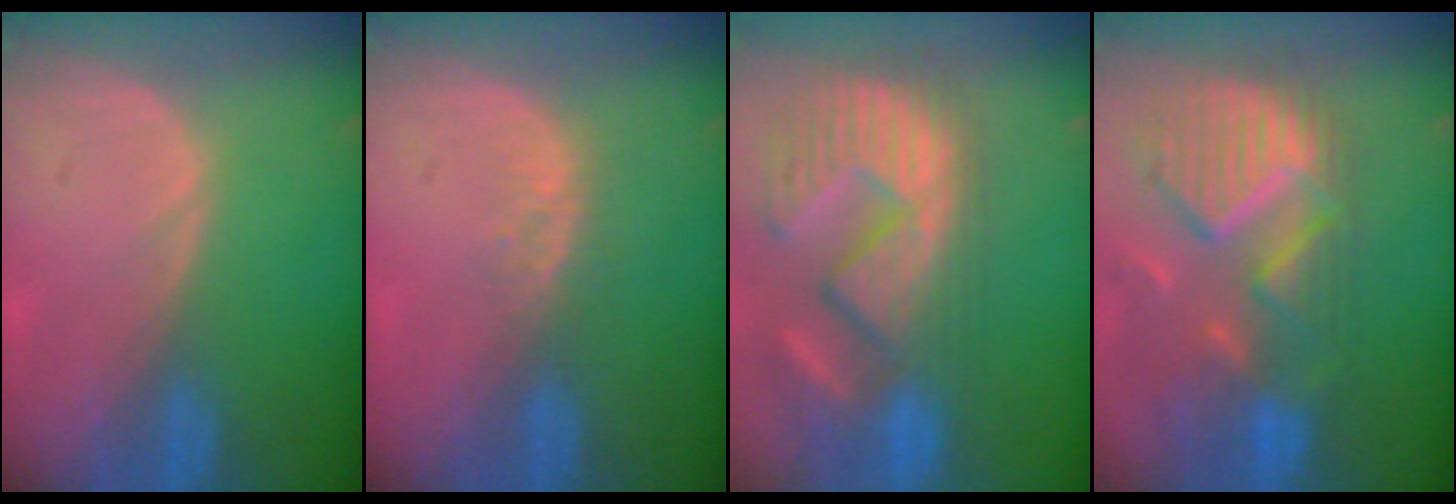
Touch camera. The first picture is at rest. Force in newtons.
{"total": 2.9, "press": 2.3, "slide": 1.8}
{"total": 14.2, "press": 12.1, "slide": 7.5}
{"total": 12.0, "press": 10.4, "slide": 6.0}